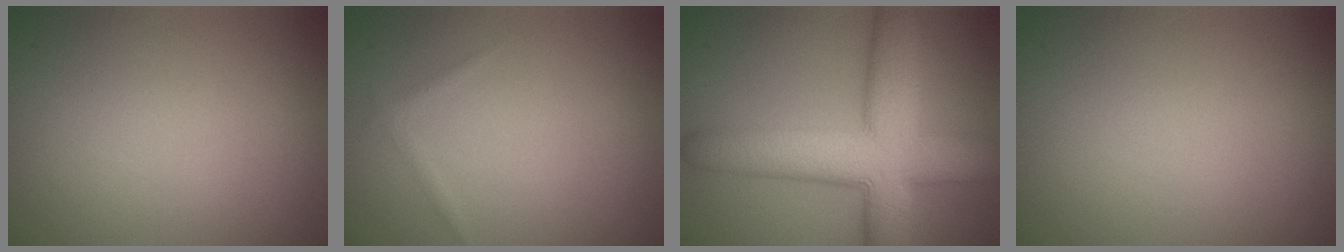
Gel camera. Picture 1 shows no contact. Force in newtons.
{"total": 0.6, "press": 0.6, "slide": 0.0}
{"total": 10.7, "press": 10.7, "slide": 0.4}
{"total": 0.0}